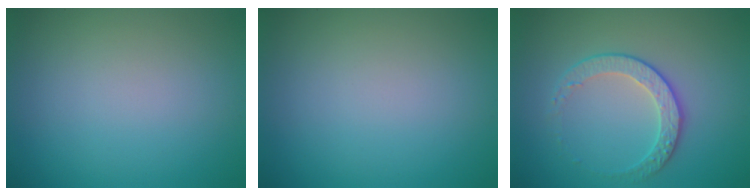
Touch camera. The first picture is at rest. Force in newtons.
{"total": 0.0}
{"total": 2.4, "press": 1.9, "slide": 1.5}